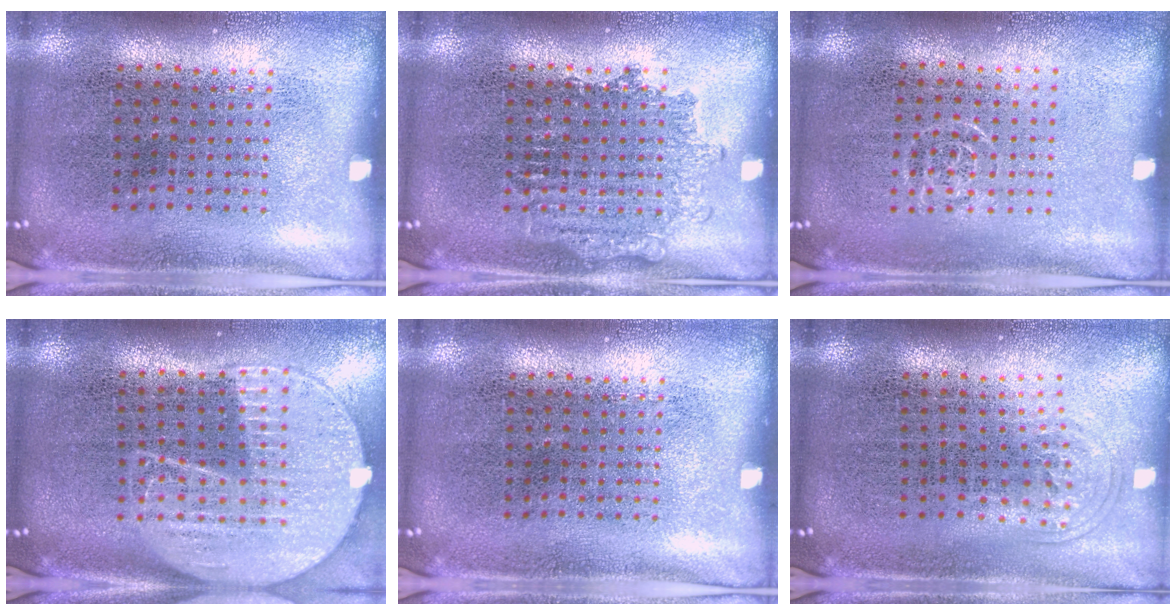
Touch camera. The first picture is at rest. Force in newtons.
{"total": 1.7, "press": 1.6, "slide": 0.3}
{"total": 0.5, "press": 0.5, "slide": 0.2}
{"total": 2.1, "press": 1.8, "slide": 1.1}
{"total": 0.0}
{"total": 1.0, "press": 0.7, "slide": 0.7}